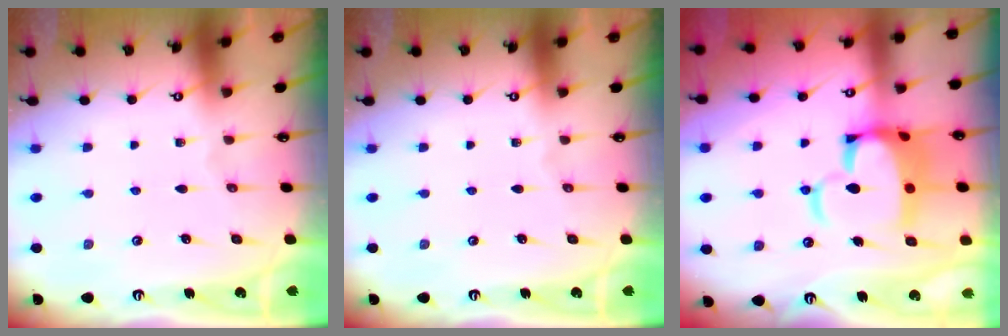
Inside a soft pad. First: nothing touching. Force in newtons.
{"total": 0.0}
{"total": 12.1, "press": 12.0, "slide": 2.1}